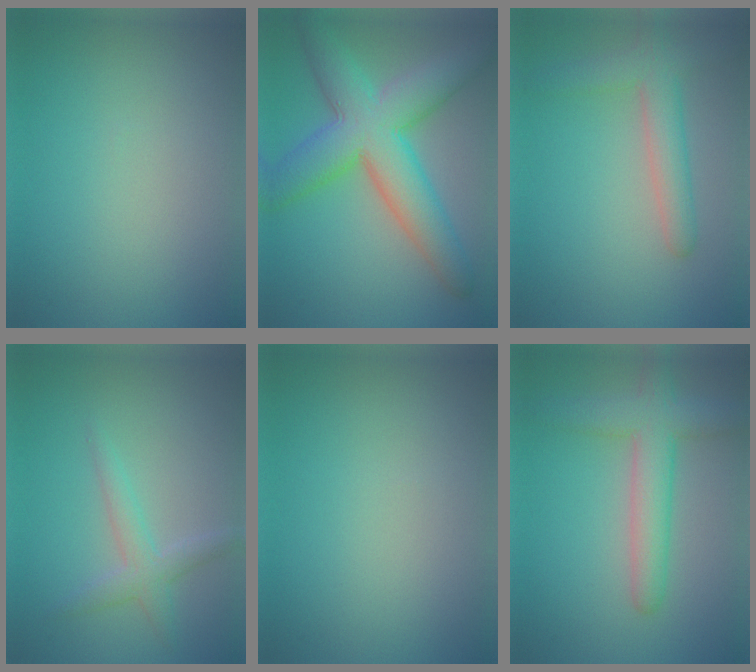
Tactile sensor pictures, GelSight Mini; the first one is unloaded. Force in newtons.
{"total": 9.4, "press": 9.3, "slide": 0.5}
{"total": 3.8, "press": 3.8, "slide": 0.3}
{"total": 2.3, "press": 2.3, "slide": 0.0}
{"total": 0.0}
{"total": 4.8, "press": 4.8, "slide": 0.3}